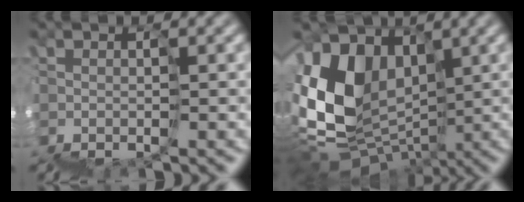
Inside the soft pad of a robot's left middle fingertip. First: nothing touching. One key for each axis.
{"total": 7.1, "fx": 3.4, "fy": 5.2, "fz": 3.4, "tx": -0.081, "ty": 0.024, "tz": 0.052}